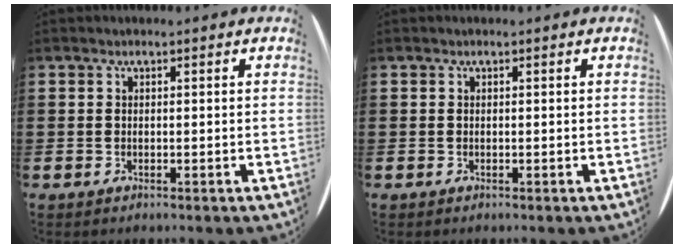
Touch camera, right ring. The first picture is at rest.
{"total": 0.0}